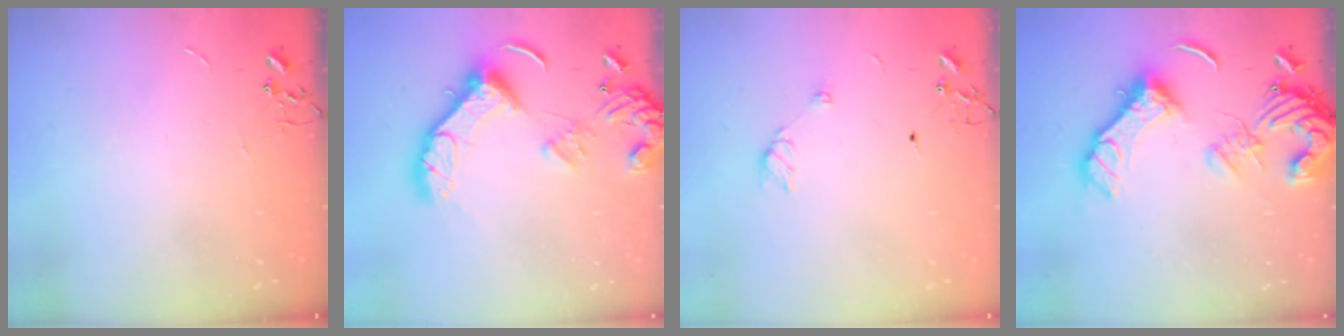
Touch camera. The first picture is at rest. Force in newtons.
{"total": 15.1, "press": 15.0, "slide": 1.8}
{"total": 6.5, "press": 6.5, "slide": 0.7}
{"total": 16.9, "press": 16.8, "slide": 2.3}